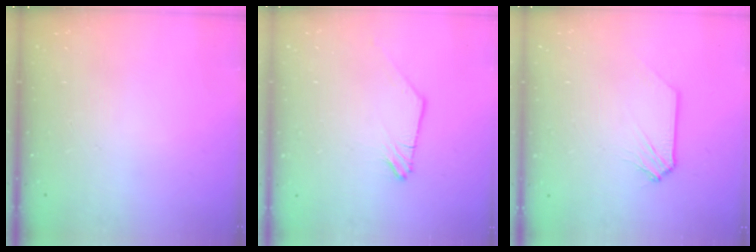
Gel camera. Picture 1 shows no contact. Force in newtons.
{"total": 0.0}
{"total": 0.6, "press": 0.6, "slide": 0.0}